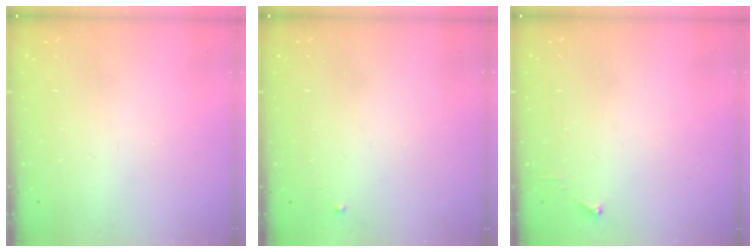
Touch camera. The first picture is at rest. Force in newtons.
{"total": 2.4, "press": 2.3, "slide": 0.4}
{"total": 3.1, "press": 3.1, "slide": 0.4}